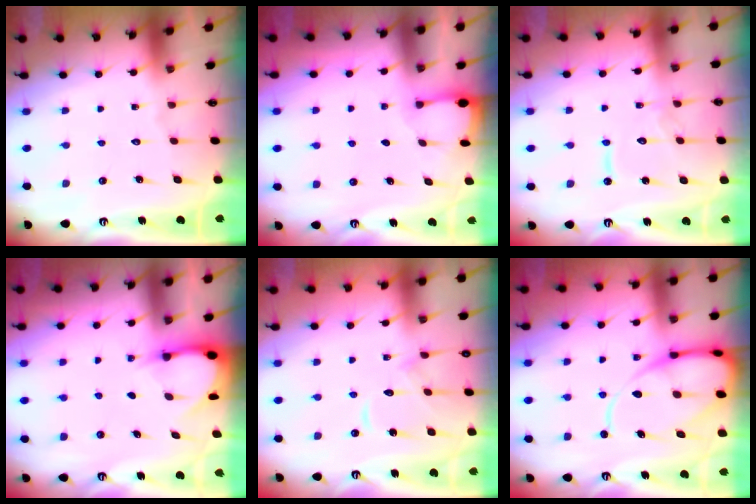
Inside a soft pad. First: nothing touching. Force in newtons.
{"total": 1.6, "press": 1.5, "slide": 0.3}
{"total": 8.9, "press": 8.9, "slide": 0.6}
{"total": 3.3, "press": 3.3, "slide": 0.5}
{"total": 9.4, "press": 9.4, "slide": 0.3}
{"total": 12.5, "press": 12.4, "slide": 1.3}